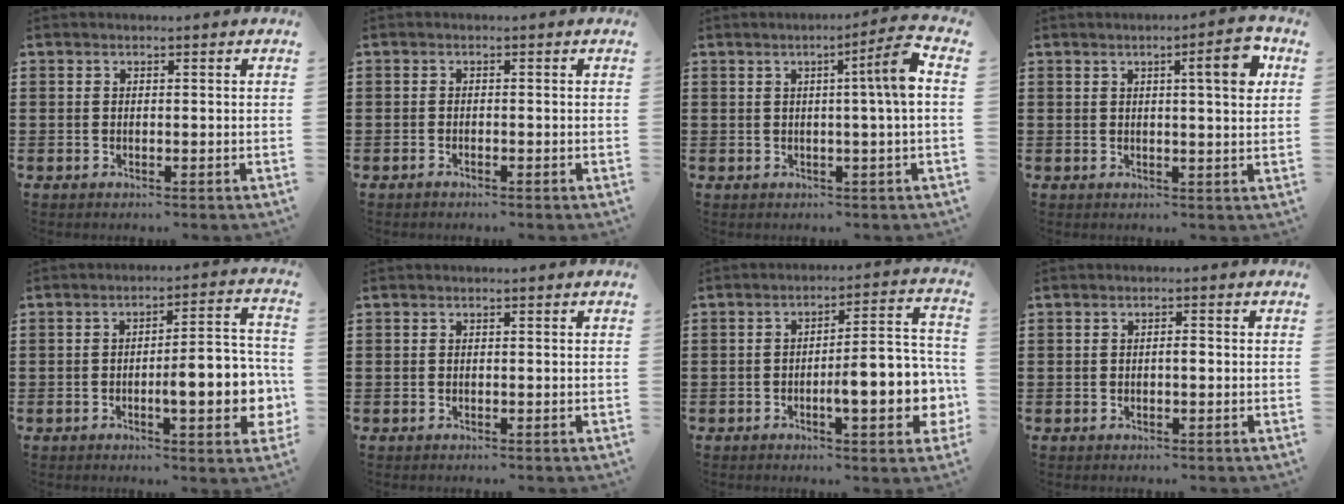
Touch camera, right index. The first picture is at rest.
{"total": 0.8, "force": [-0.7, 0.1, 0.3], "torque": [-0.008, -0.004, -0.013]}
{"total": 6.5, "force": [0.9, -0.4, 6.4], "torque": [-0.095, -0.012, 0.002]}
{"total": 6.2, "force": [2.2, 0.8, 5.8], "torque": [-0.082, -0.006, 0.026]}
{"total": 9.9, "force": [-2.2, 2.9, 9.2], "torque": [-0.119, -0.010, -0.041]}
{"total": 0.0}
{"total": 10.5, "force": [-2.6, 3.0, 9.8], "torque": [-0.127, -0.014, -0.046]}
{"total": 1.0, "force": [-0.3, 0.3, 1.0], "torque": [-0.019, -0.002, -0.004]}